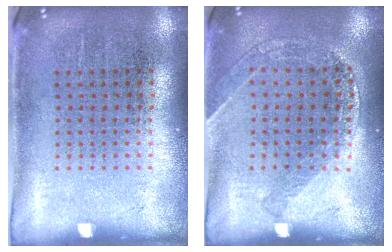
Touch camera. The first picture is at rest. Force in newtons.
{"total": 1.3, "press": 1.3, "slide": 0.1}